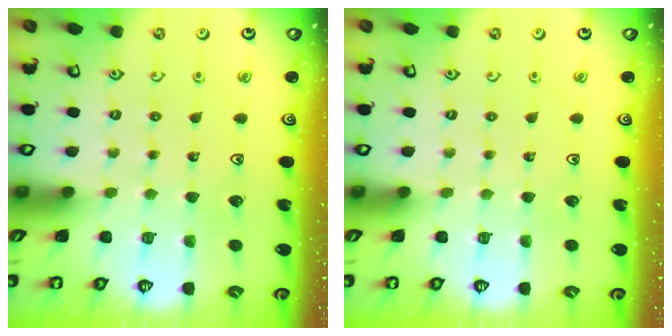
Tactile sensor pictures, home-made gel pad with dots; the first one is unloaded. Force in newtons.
{"total": 0.0}